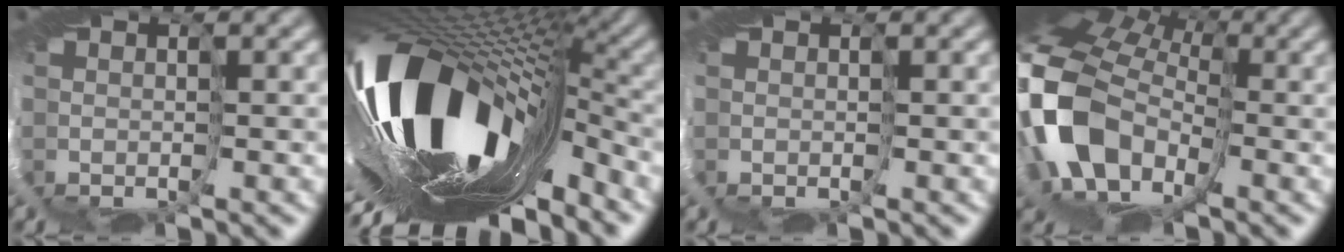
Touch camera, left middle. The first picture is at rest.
{"total": 17.3, "force": [-5.7, 7.9, 14.3], "torque": [-0.260, -0.043, -0.104]}
{"total": 0.0}
{"total": 14.2, "force": [-2.6, 10.2, 9.5], "torque": [-0.238, -0.033, -0.043]}